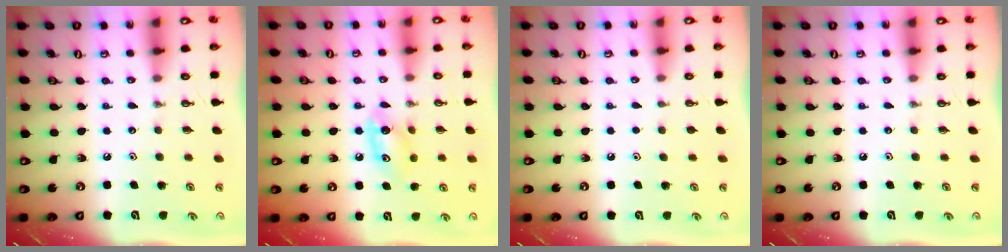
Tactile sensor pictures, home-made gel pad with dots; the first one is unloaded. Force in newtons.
{"total": 6.4, "press": 6.3, "slide": 1.2}
{"total": 0.5, "press": 0.0, "slide": 0.5}
{"total": 0.0}